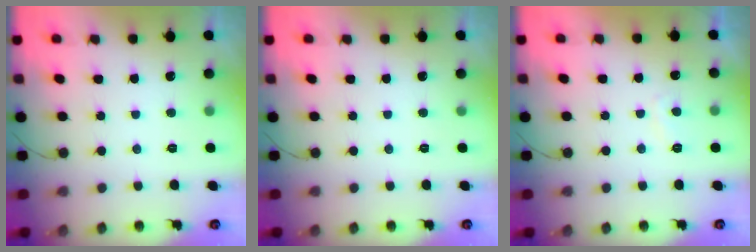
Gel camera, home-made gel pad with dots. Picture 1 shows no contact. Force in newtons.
{"total": 0.0}
{"total": 2.1, "press": 2.0, "slide": 0.7}